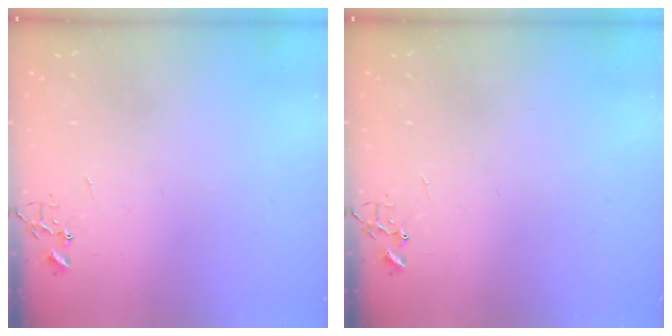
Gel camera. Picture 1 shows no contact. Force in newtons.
{"total": 0.0}